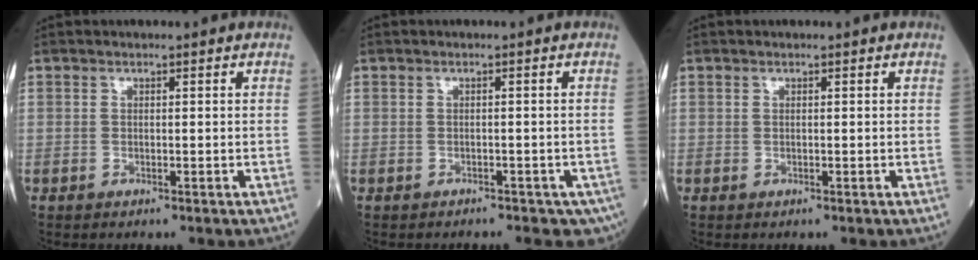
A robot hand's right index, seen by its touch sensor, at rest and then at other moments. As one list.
[{"total": 6.6, "force": [-5.0, 3.2, 2.9], "torque": [-0.031, -0.008, -0.053]}, {"total": 0.0}]